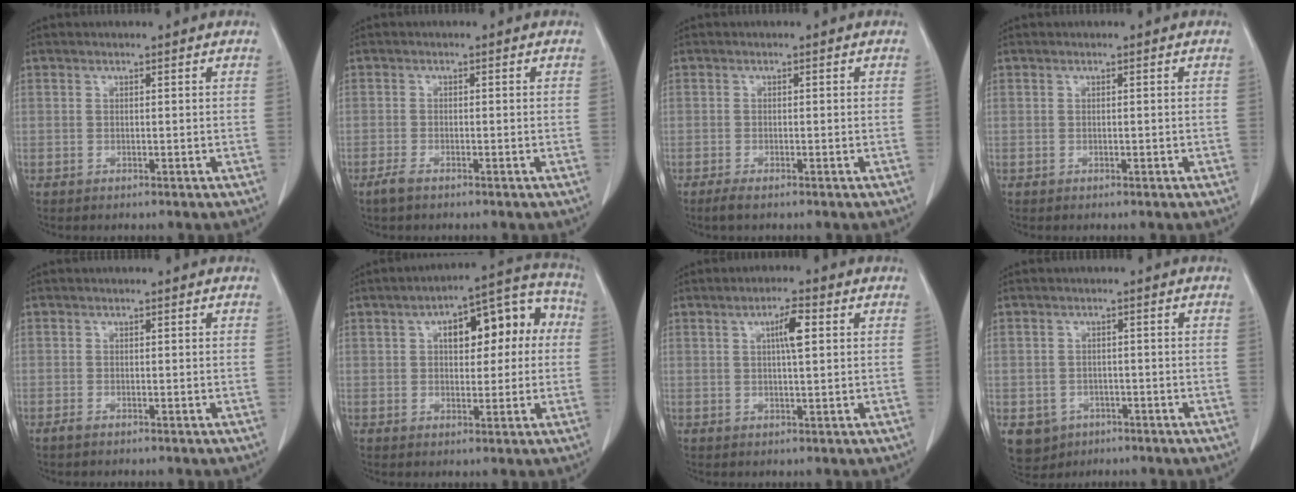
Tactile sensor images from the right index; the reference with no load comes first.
{"total": 1.9, "force": [-1.4, 0.4, 1.2], "torque": [-0.032, -0.003, -0.027]}
{"total": 1.7, "force": [-1.2, 0.2, 1.2], "torque": [-0.029, -0.005, -0.023]}
{"total": 0.0}
{"total": 0.8, "force": [-0.6, 0.1, 0.5], "torque": [-0.014, -0.002, -0.011]}
{"total": 12.8, "force": [2.5, 5.4, 11.3], "torque": [-0.141, 0.054, 0.036]}
{"total": 4.0, "force": [1.2, 0.4, 3.8], "torque": [-0.067, 0.004, 0.019]}
{"total": 5.4, "force": [-2.7, 4.5, 1.1], "torque": [-0.015, 0.006, -0.036]}